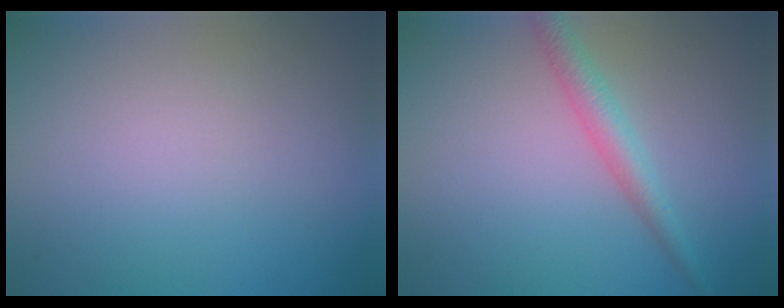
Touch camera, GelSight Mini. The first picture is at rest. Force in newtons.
{"total": 2.5, "press": 2.5, "slide": 0.1}